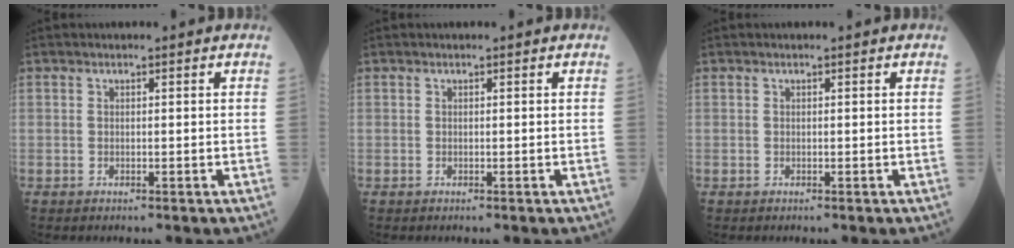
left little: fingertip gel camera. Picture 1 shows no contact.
{"total": 0.0}
{"total": 0.0}